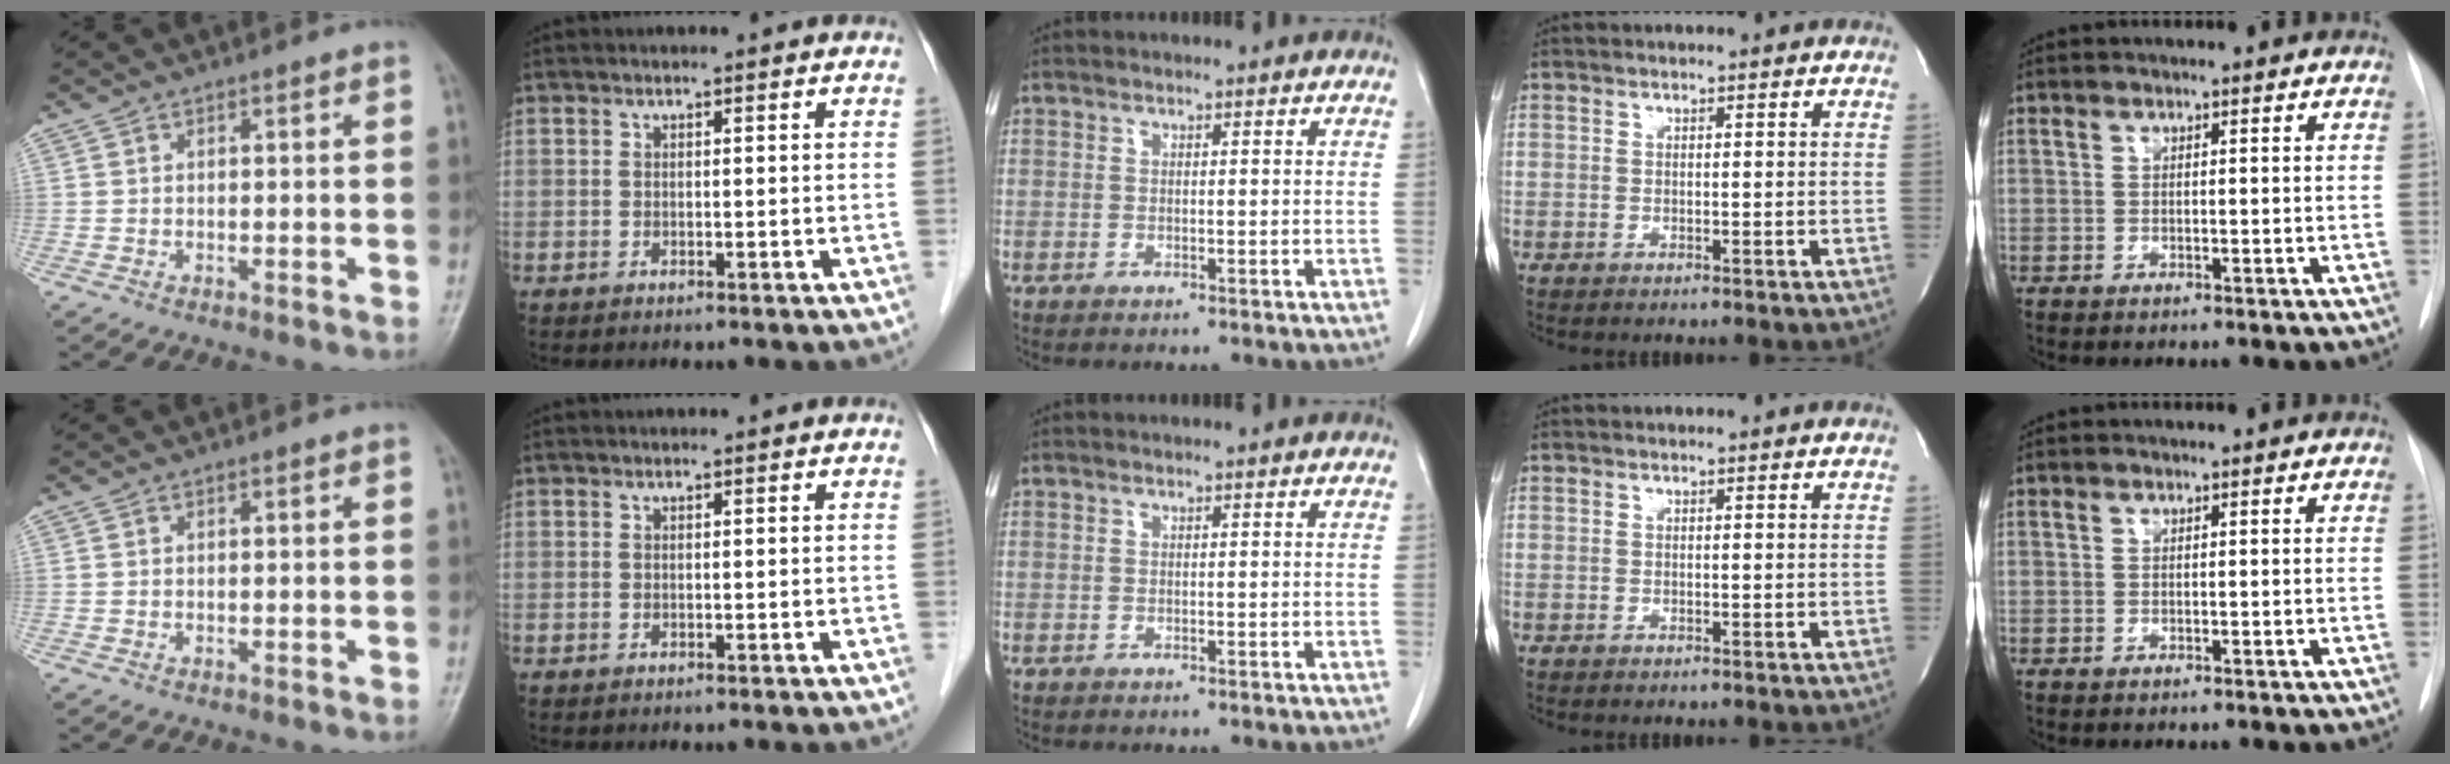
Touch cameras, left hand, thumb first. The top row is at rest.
{}